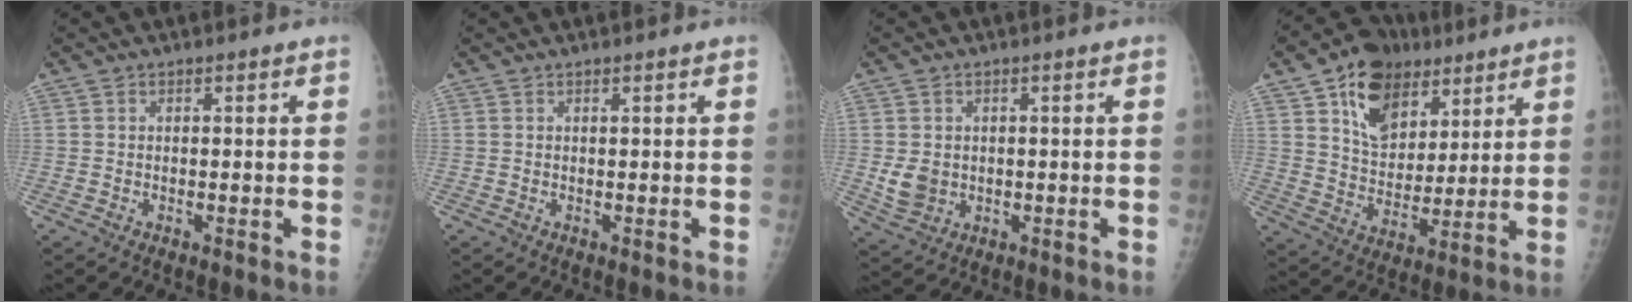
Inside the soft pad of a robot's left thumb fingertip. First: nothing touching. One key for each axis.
{"total": 0.0}
{"total": 5.0, "fx": 0.0, "fy": 4.2, "fz": 2.7, "tx": -0.039, "ty": -0.004, "tz": 0.012}
{"total": 15.8, "fx": 8.5, "fy": 10.5, "fz": 8.2, "tx": -0.097, "ty": -0.031, "tz": 0.150}